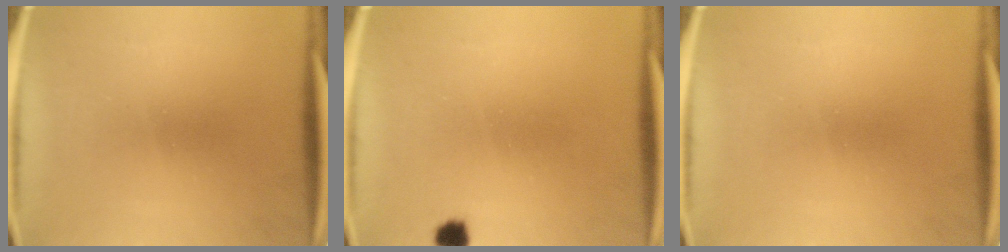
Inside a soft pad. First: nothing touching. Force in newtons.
{"total": 2.2}
{"total": 0.0}